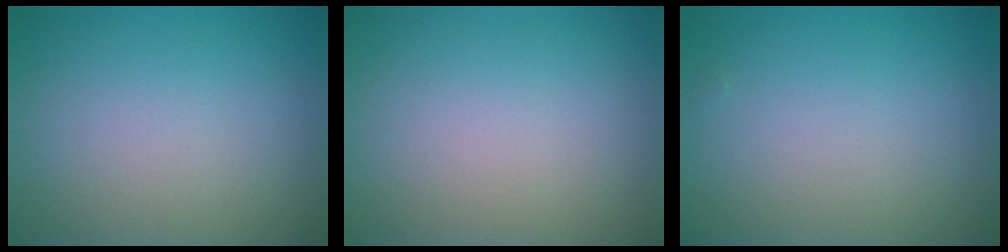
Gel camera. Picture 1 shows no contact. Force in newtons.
{"total": 0.0}
{"total": 0.0}